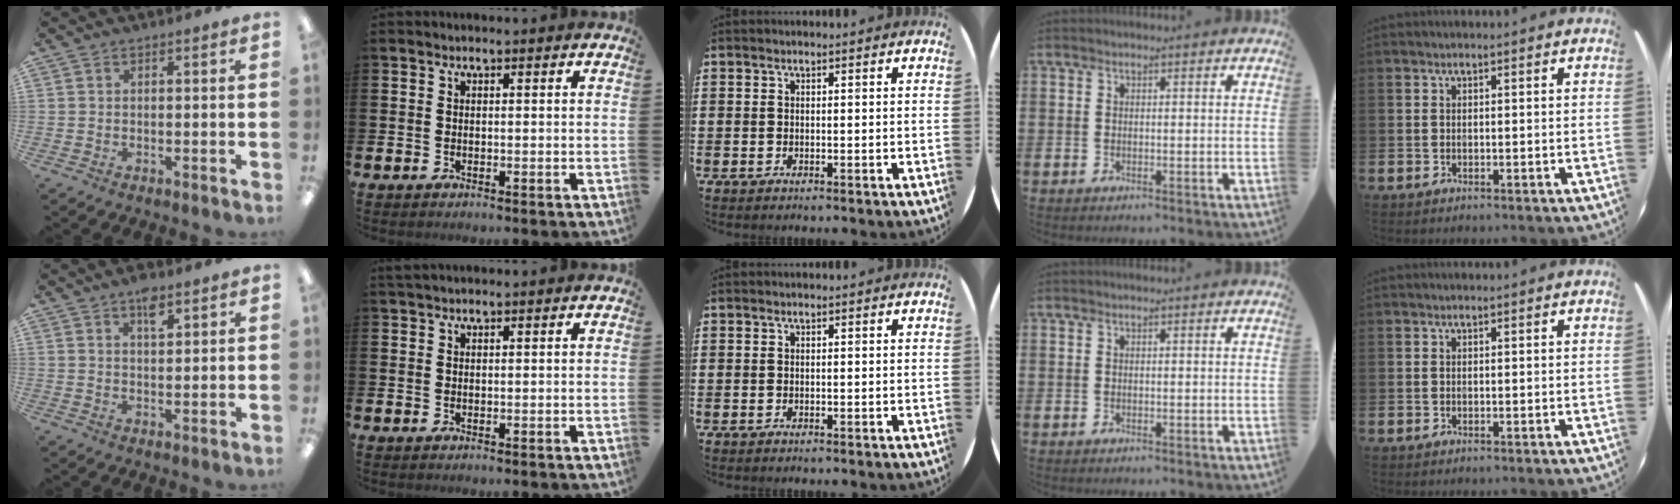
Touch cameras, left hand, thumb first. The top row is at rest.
{"thumb": {"total": 4.7, "force": [2.9, 1.9, 3.1], "torque": [-0.044, -0.009, 0.048]}, "index": {"total": 0.9, "force": [0.9, 0.2, 0.3], "torque": [-0.003, 0.001, 0.016]}}